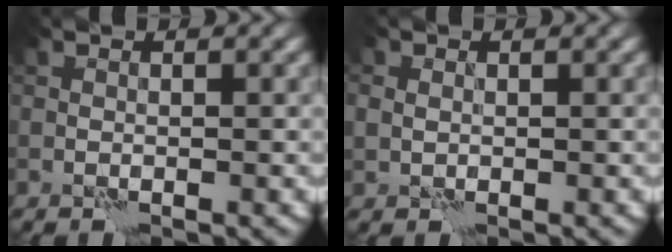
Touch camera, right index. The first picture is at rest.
{"total": 1.4, "force": [0.0, 1.2, 0.6], "torque": [-0.010, 0.000, 0.002]}